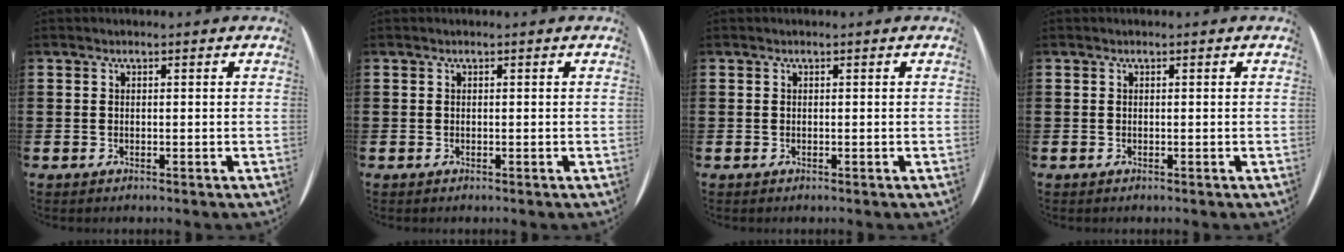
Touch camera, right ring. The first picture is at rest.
{"total": 0.0}
{"total": 0.0}
{"total": 0.0}